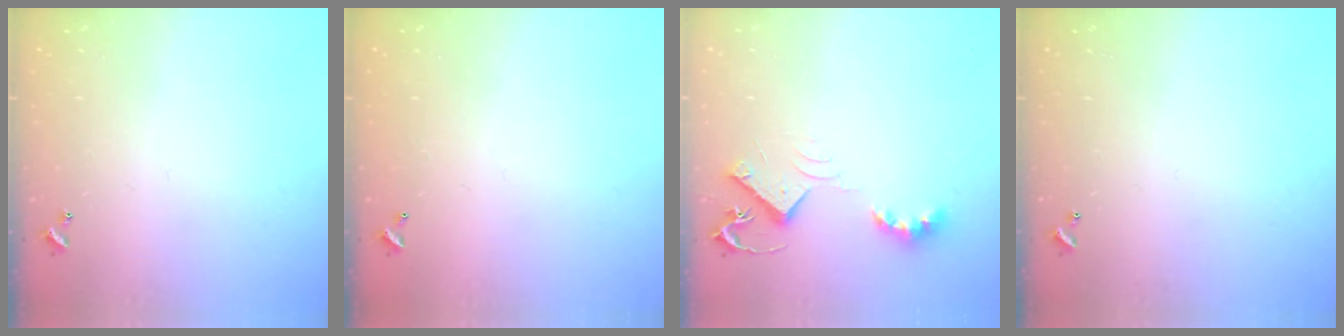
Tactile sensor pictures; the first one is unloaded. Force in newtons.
{"total": 2.8, "press": 2.8, "slide": 0.1}
{"total": 8.2, "press": 8.2, "slide": 0.5}
{"total": 0.0}